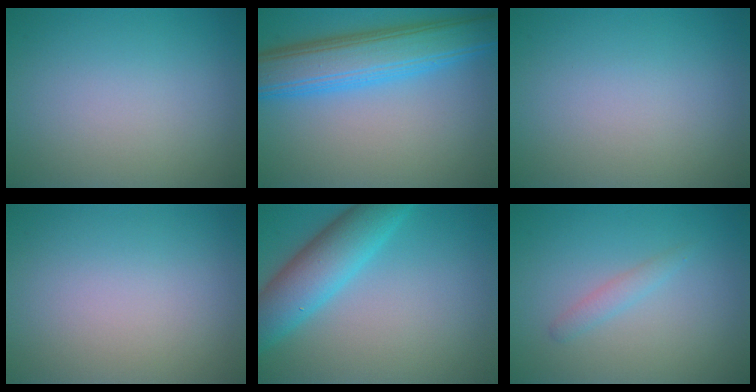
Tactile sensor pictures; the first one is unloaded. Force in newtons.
{"total": 7.8, "press": 7.8, "slide": 0.3}
{"total": 0.0}
{"total": 0.0}
{"total": 6.3, "press": 6.3, "slide": 0.3}
{"total": 1.2, "press": 1.2, "slide": 0.0}